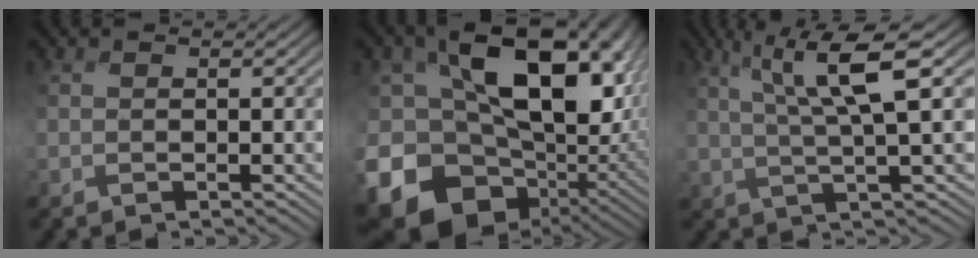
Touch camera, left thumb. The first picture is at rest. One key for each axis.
{"total": 19.3, "fx": -3.7, "fy": 13.3, "fz": 13.5, "tx": -0.242, "ty": -0.031, "tz": -0.047}
{"total": 7.9, "fx": 2.9, "fy": 1.1, "fz": 7.2, "tx": -0.142, "ty": 0.019, "tz": 0.057}